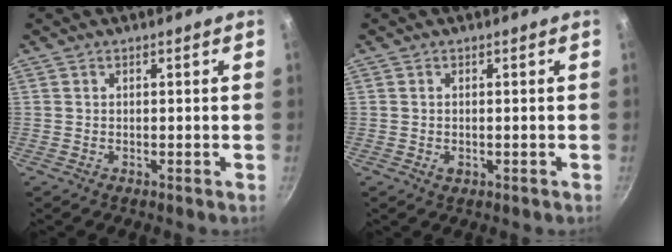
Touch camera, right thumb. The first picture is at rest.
{"total": 1.1, "force": [-0.2, 0.7, 0.8], "torque": [-0.015, -0.002, 0.000]}